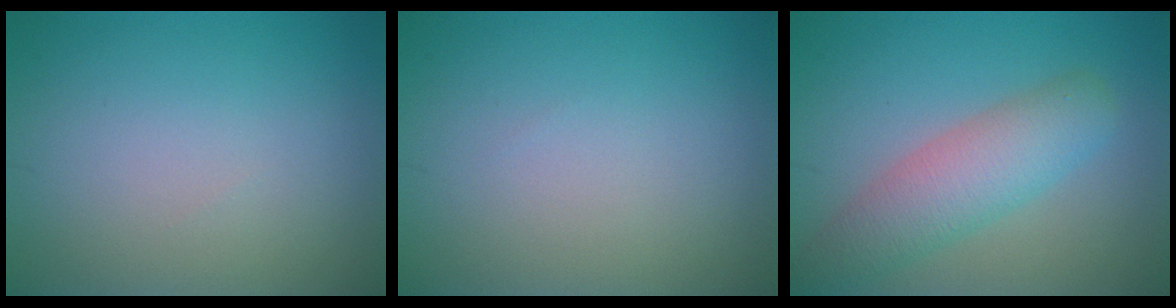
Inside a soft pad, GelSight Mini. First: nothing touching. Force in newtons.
{"total": 0.0}
{"total": 5.0, "press": 5.0, "slide": 0.3}